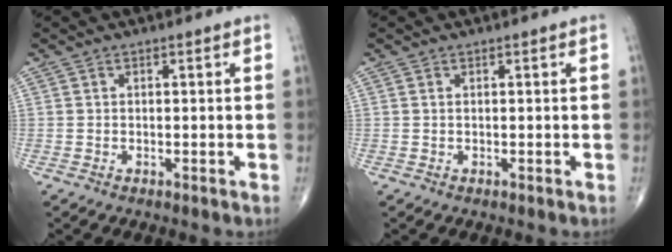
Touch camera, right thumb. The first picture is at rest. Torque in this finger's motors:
{"motor_torque": [-0.20, 0.08, 0.04, 0.17, 0.06]}